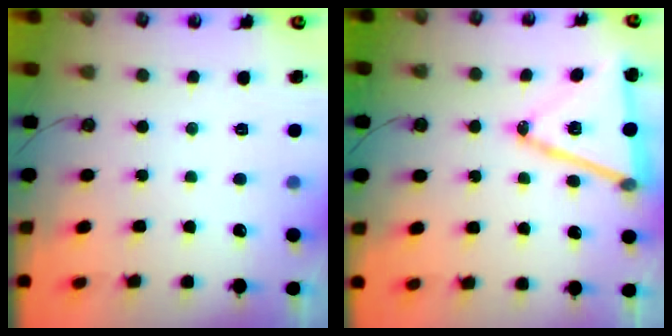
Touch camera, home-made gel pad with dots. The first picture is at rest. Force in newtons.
{"total": 16.0, "press": 15.6, "slide": 3.6}